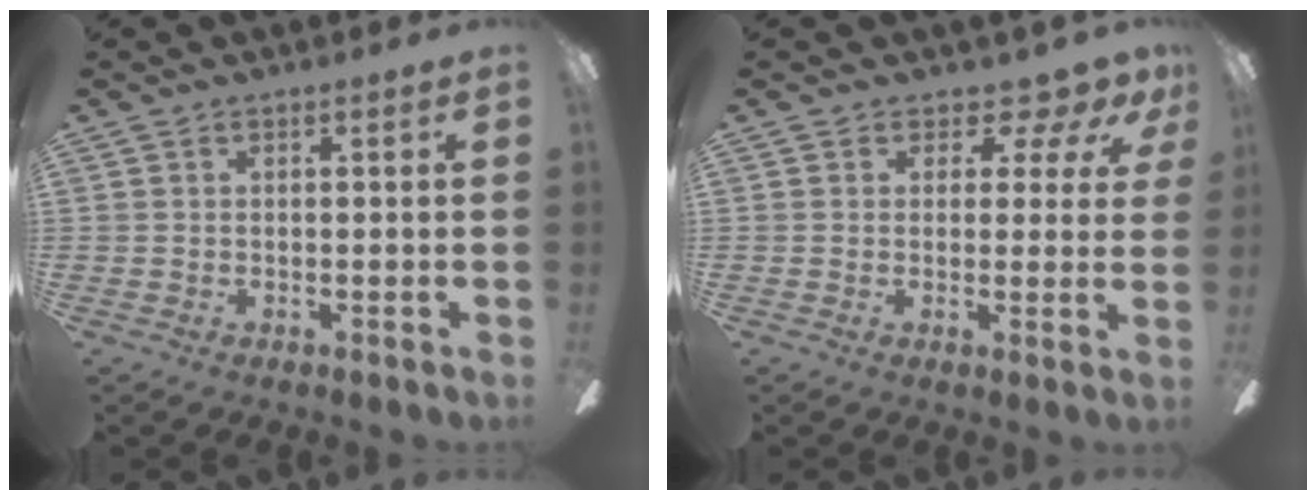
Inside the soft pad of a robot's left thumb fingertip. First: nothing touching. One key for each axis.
{"total": 5.9, "fx": 4.5, "fy": 2.9, "fz": 2.5, "tx": -0.021, "ty": -0.040, "tz": 0.074}